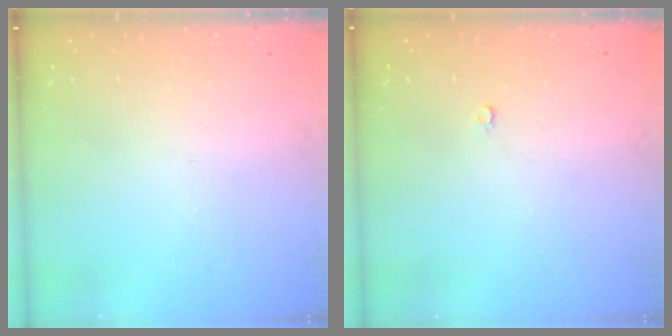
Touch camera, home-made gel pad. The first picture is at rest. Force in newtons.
{"total": 2.0, "press": 2.0, "slide": 0.4}